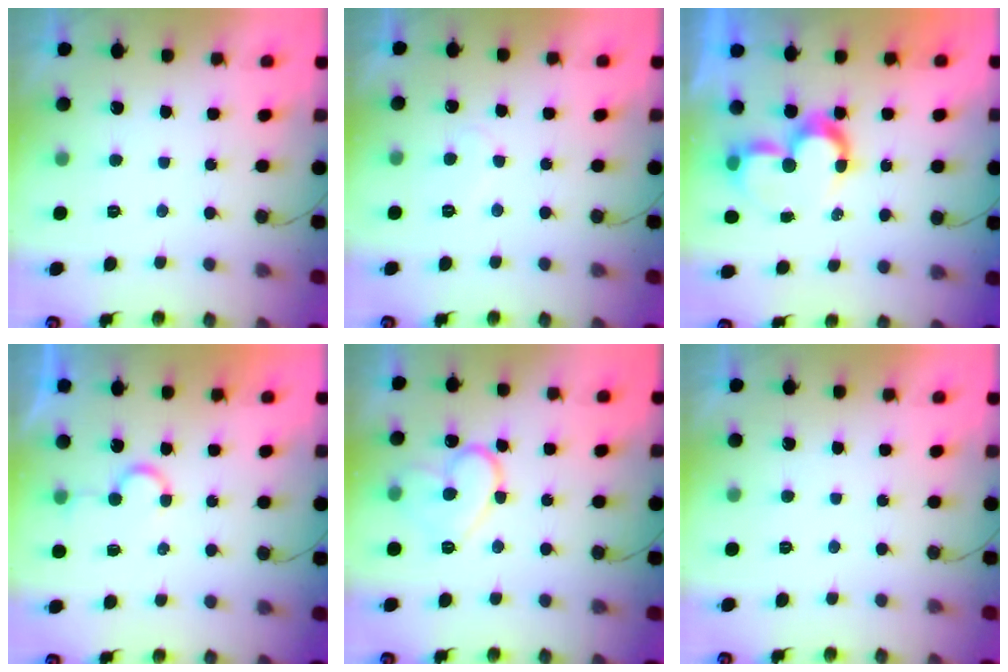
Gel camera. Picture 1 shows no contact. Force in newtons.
{"total": 5.7, "press": 5.7, "slide": 0.4}
{"total": 8.7, "press": 8.7, "slide": 0.1}
{"total": 5.0, "press": 5.0, "slide": 0.5}
{"total": 12.9, "press": 12.8, "slide": 1.1}
{"total": 2.0, "press": 2.0, "slide": 0.1}